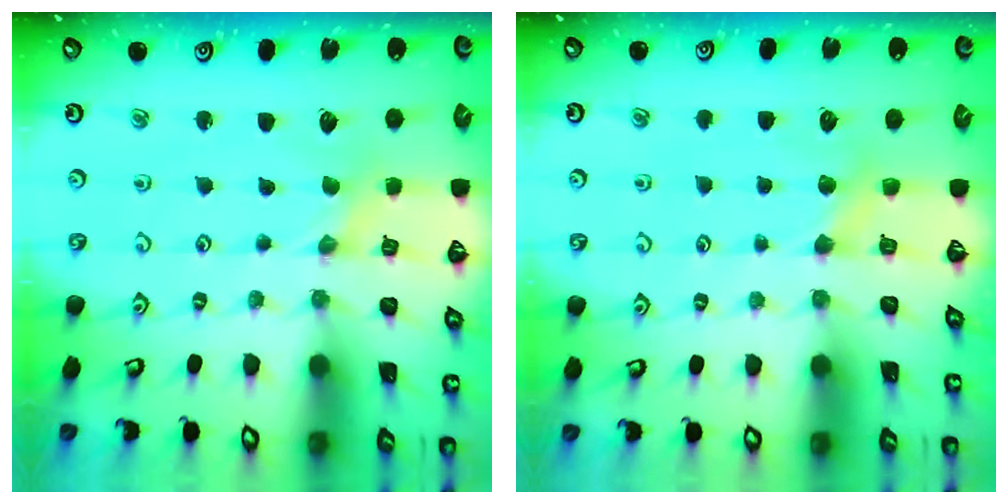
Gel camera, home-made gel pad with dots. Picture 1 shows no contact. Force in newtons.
{"total": 3.6, "press": 3.6, "slide": 0.4}